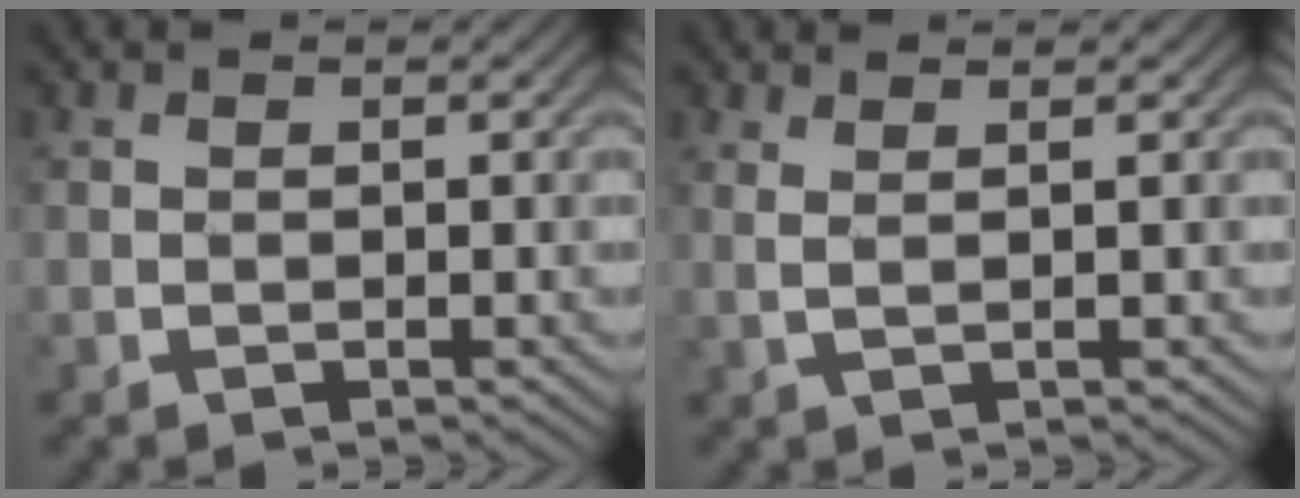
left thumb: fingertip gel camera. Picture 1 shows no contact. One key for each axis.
{"total": 1.5, "fx": 1.0, "fy": -0.3, "fz": 1.0, "tx": -0.018, "ty": -0.008, "tz": 0.022}